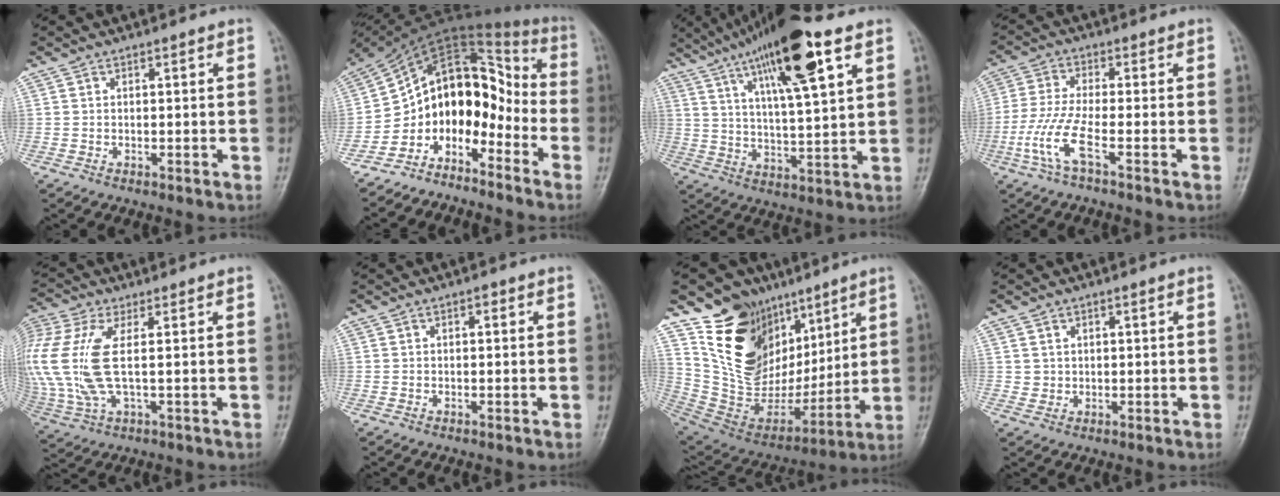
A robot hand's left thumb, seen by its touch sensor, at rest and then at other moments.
{"total": 13.9, "force": [-6.8, 9.0, 8.0], "torque": [-0.088, 0.125, -0.135]}
{"total": 18.9, "force": [10.1, 3.8, 15.4], "torque": [-0.254, -0.019, 0.176]}
{"total": 7.1, "force": [-3.0, 1.0, 6.4], "torque": [-0.167, 0.011, -0.066]}
{"total": 15.8, "force": [1.9, 6.8, 14.1], "torque": [-0.371, 0.000, 0.041]}
{"total": 0.7, "force": [0.3, 0.4, 0.5], "torque": [-0.004, 0.002, 0.002]}
{"total": 21.0, "force": [11.7, 14.7, 9.4], "torque": [-0.104, -0.050, 0.233]}
{"total": 1.7, "force": [1.0, 1.4, 0.2], "torque": [0.014, -0.006, 0.014]}